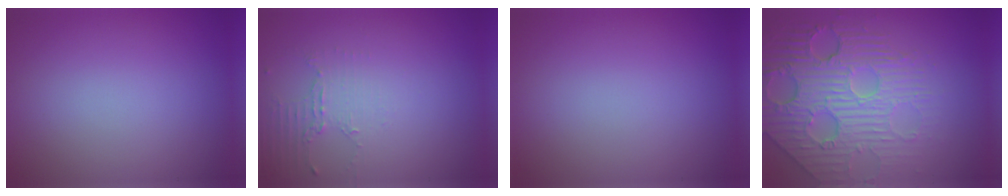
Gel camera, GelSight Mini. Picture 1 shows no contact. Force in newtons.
{"total": 2.1, "press": 1.5, "slide": 1.4}
{"total": 0.0}
{"total": 7.9, "press": 5.6, "slide": 5.5}